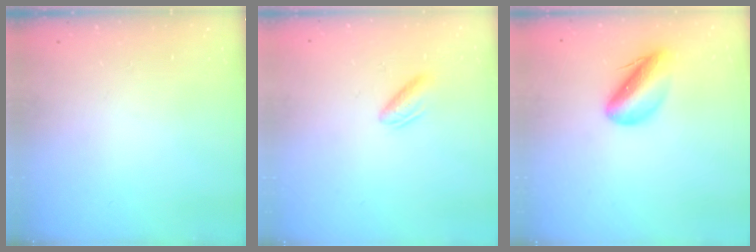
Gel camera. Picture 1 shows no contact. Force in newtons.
{"total": 3.0, "press": 2.8, "slide": 0.9}
{"total": 8.6, "press": 8.3, "slide": 2.5}